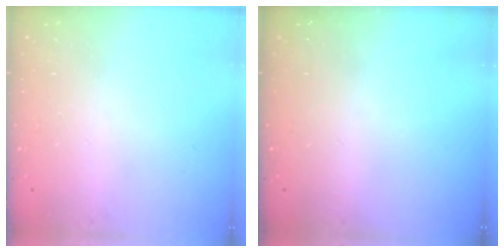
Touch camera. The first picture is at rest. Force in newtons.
{"total": 0.0}